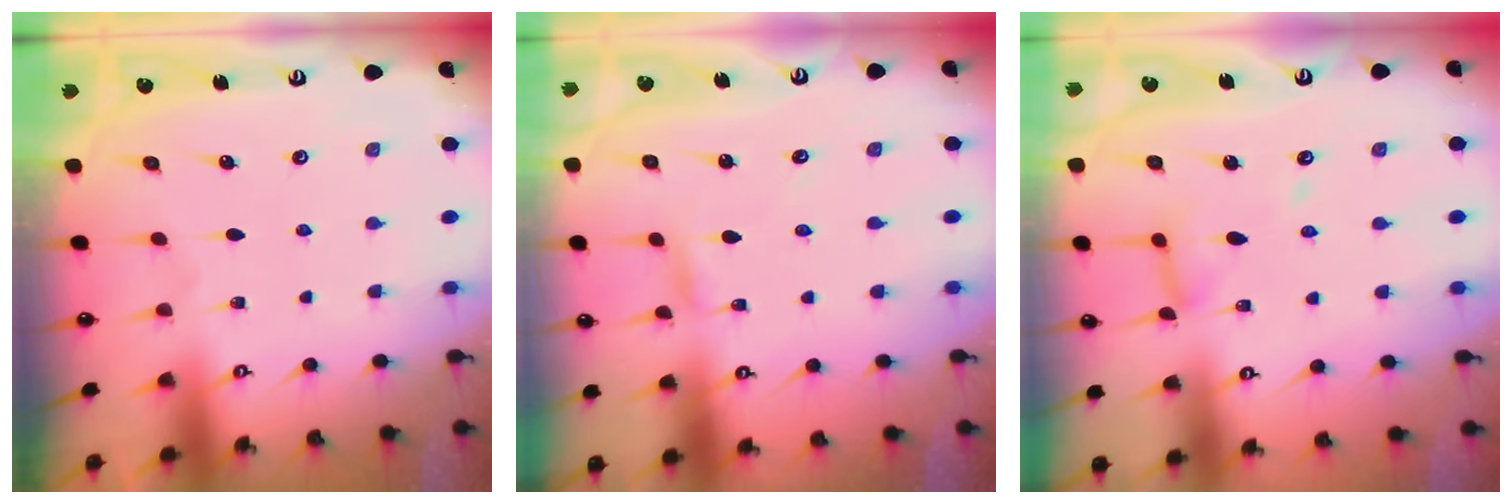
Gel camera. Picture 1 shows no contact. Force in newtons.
{"total": 2.5, "press": 2.5, "slide": 0.2}
{"total": 9.0, "press": 9.0, "slide": 0.6}